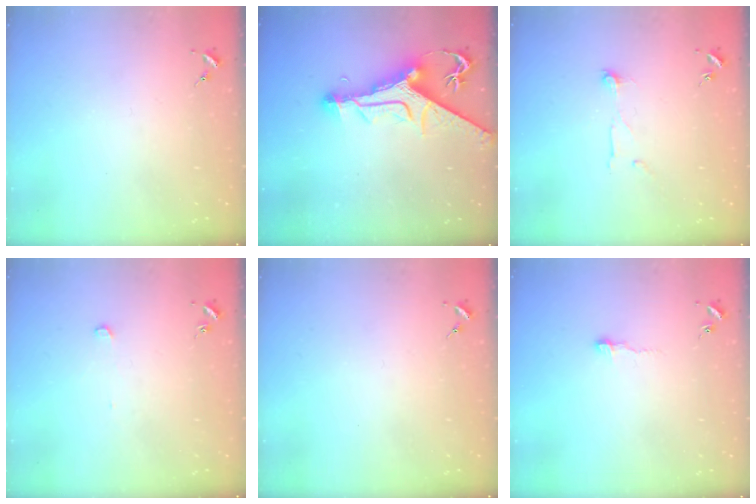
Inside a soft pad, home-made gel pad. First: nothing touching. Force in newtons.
{"total": 13.9, "press": 13.8, "slide": 1.9}
{"total": 6.1, "press": 6.1, "slide": 0.3}
{"total": 2.4, "press": 2.4, "slide": 0.0}
{"total": 0.0}
{"total": 3.4, "press": 3.4, "slide": 0.2}